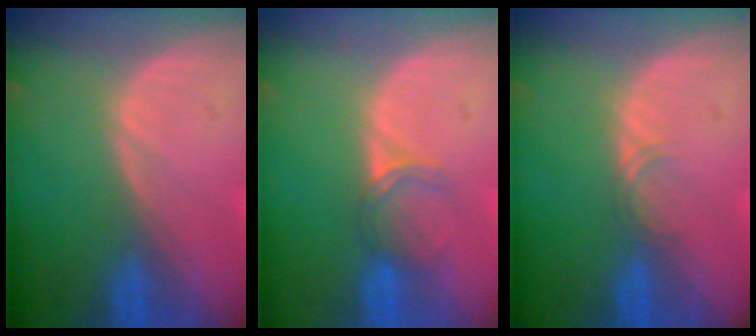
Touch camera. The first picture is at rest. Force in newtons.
{"total": 2.9, "press": 2.5, "slide": 1.5}
{"total": 1.1, "press": 1.1, "slide": 0.1}